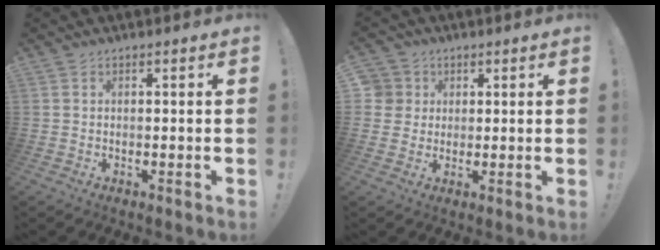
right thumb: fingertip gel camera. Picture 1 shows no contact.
{"total": 4.7, "force": [1.3, 4.4, 0.7], "torque": [-0.012, -0.002, 0.025]}